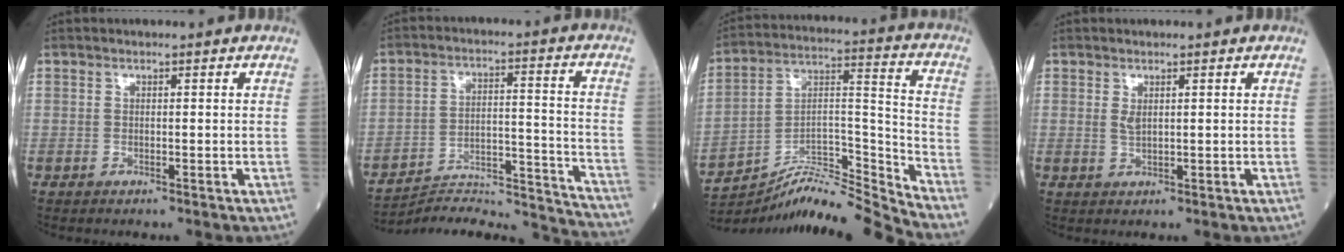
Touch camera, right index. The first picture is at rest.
{"total": 20.7, "force": [-20.4, -1.5, 3.1], "torque": [-0.038, 0.009, -0.294]}
{"total": 13.8, "force": [-13.4, -1.9, 2.7], "torque": [-0.040, 0.057, -0.236]}
{"total": 1.4, "force": [0.6, 0.5, 1.2], "torque": [-0.024, -0.006, 0.014]}